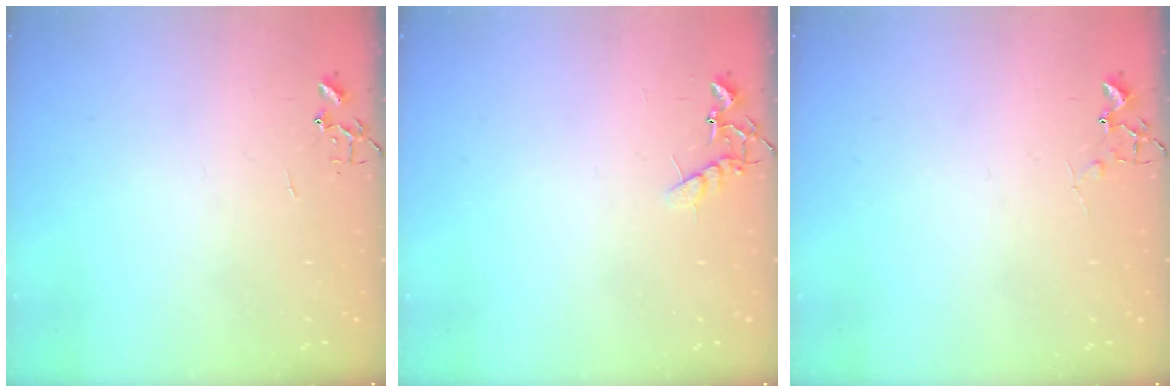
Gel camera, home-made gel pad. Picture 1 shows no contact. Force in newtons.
{"total": 6.8, "press": 6.8, "slide": 0.3}
{"total": 5.4, "press": 5.3, "slide": 0.8}